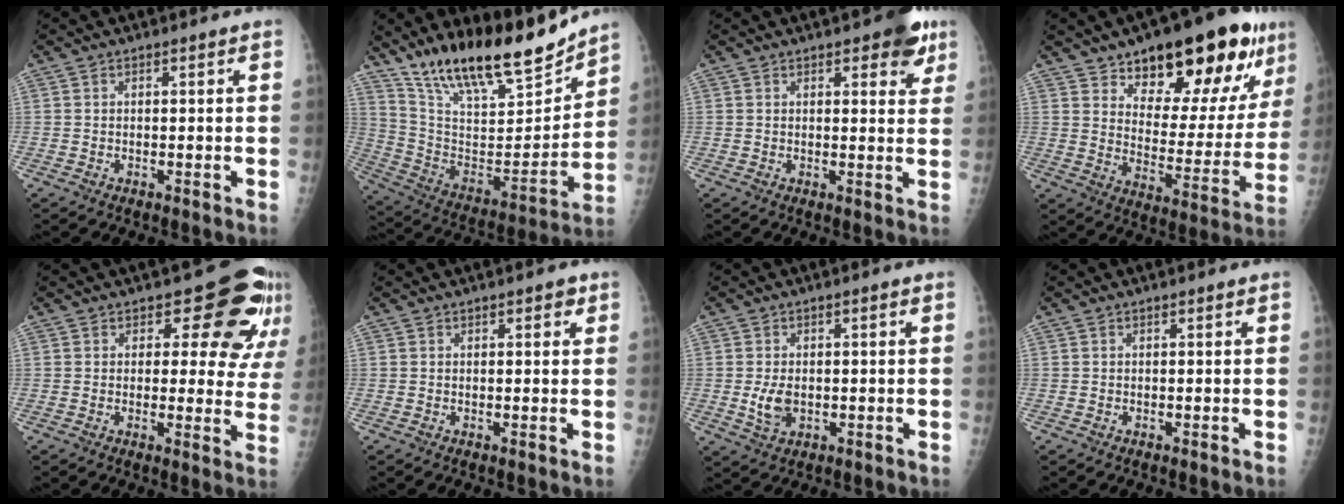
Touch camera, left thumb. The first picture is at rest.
{"total": 23.1, "force": [18.6, 6.5, 12.1], "torque": [-0.168, -0.092, 0.324]}
{"total": 6.4, "force": [3.6, 2.7, 4.5], "torque": [-0.027, -0.012, 0.037]}
{"total": 23.9, "force": [14.5, 9.8, 16.3], "torque": [-0.182, -0.058, 0.214]}
{"total": 11.4, "force": [7.8, 6.1, 5.7], "torque": [-0.016, -0.042, 0.070]}
{"total": 1.7, "force": [0.9, 0.9, 1.2], "torque": [-0.004, -0.001, 0.009]}
{"total": 4.5, "force": [-0.6, 2.9, 3.4], "torque": [-0.061, 0.000, -0.004]}
{"total": 0.0}